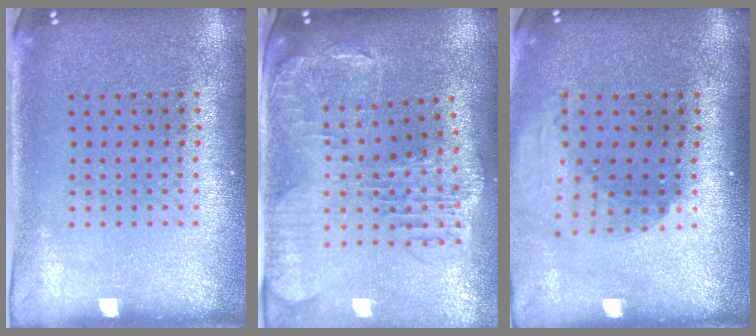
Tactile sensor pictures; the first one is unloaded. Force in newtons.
{"total": 1.9, "press": 1.8, "slide": 0.7}
{"total": 2.0, "press": 1.5, "slide": 1.3}